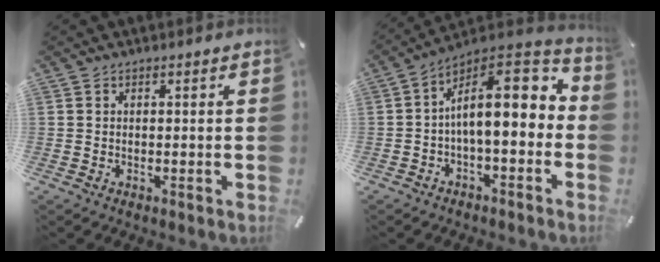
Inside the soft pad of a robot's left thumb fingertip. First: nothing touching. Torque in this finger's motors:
{"motor_torque": [2.16, 2.85, 1.87, 0.16, 0.56]}